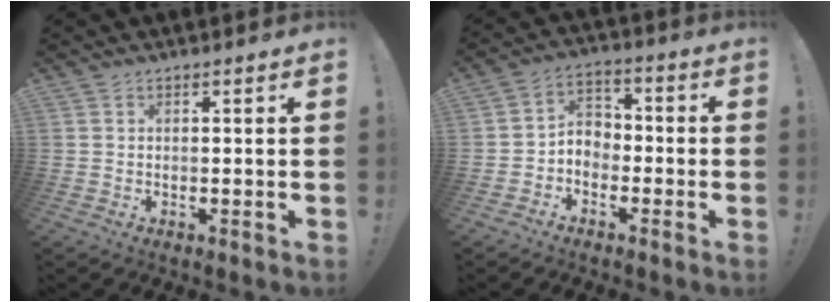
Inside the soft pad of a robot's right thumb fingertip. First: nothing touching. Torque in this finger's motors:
{"motor_torque": [0.71, 0.84, 0.39, -0.59, -0.02]}